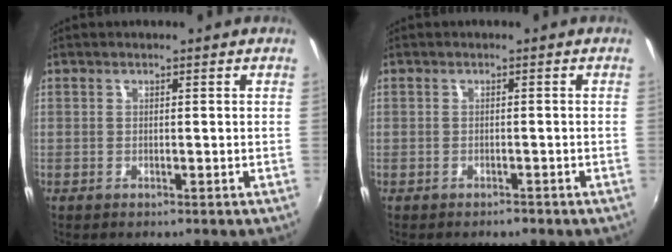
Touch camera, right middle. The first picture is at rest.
{"total": 1.2, "force": [-1.1, 0.4, 0.4], "torque": [-0.008, -0.001, -0.013]}